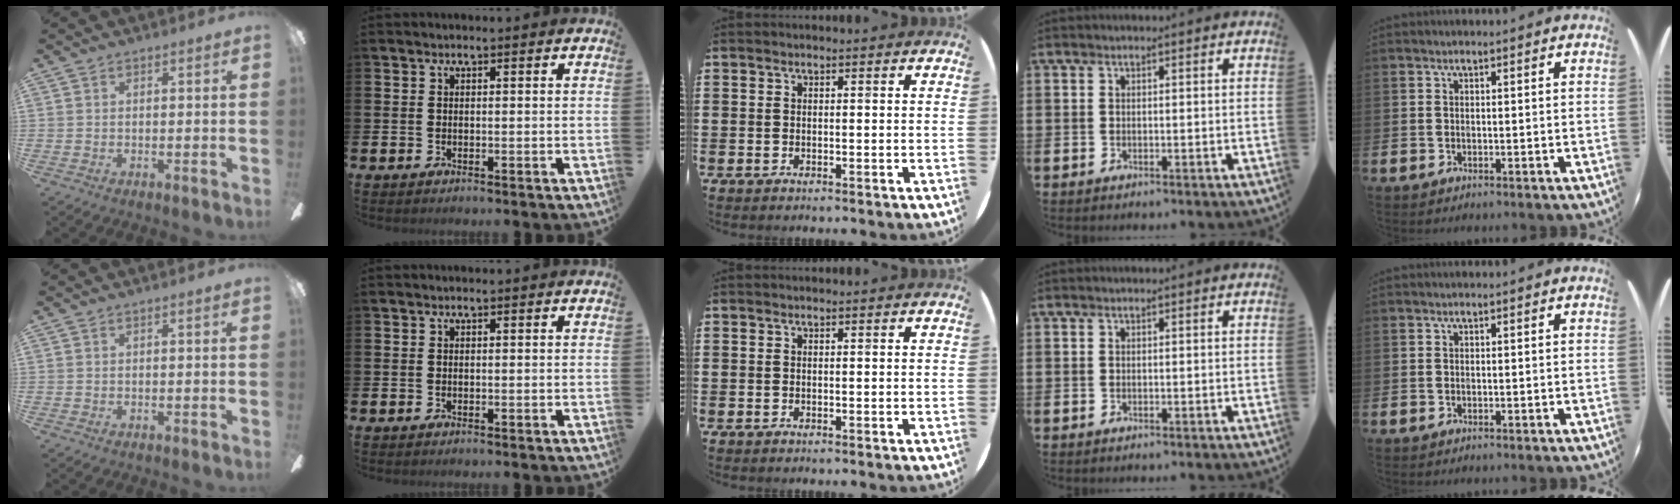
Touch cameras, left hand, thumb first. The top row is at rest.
{}